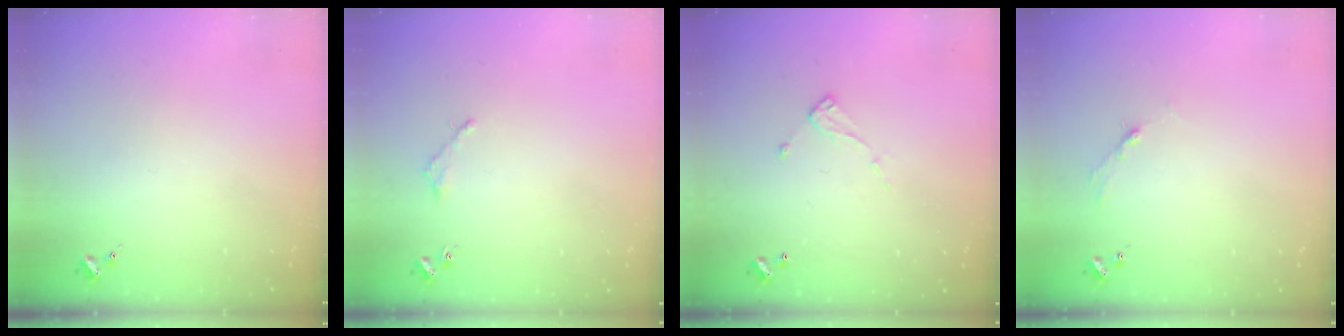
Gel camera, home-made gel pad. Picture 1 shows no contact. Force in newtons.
{"total": 1.6, "press": 1.6, "slide": 0.2}
{"total": 6.6, "press": 6.6, "slide": 0.1}
{"total": 2.7, "press": 2.7, "slide": 0.4}